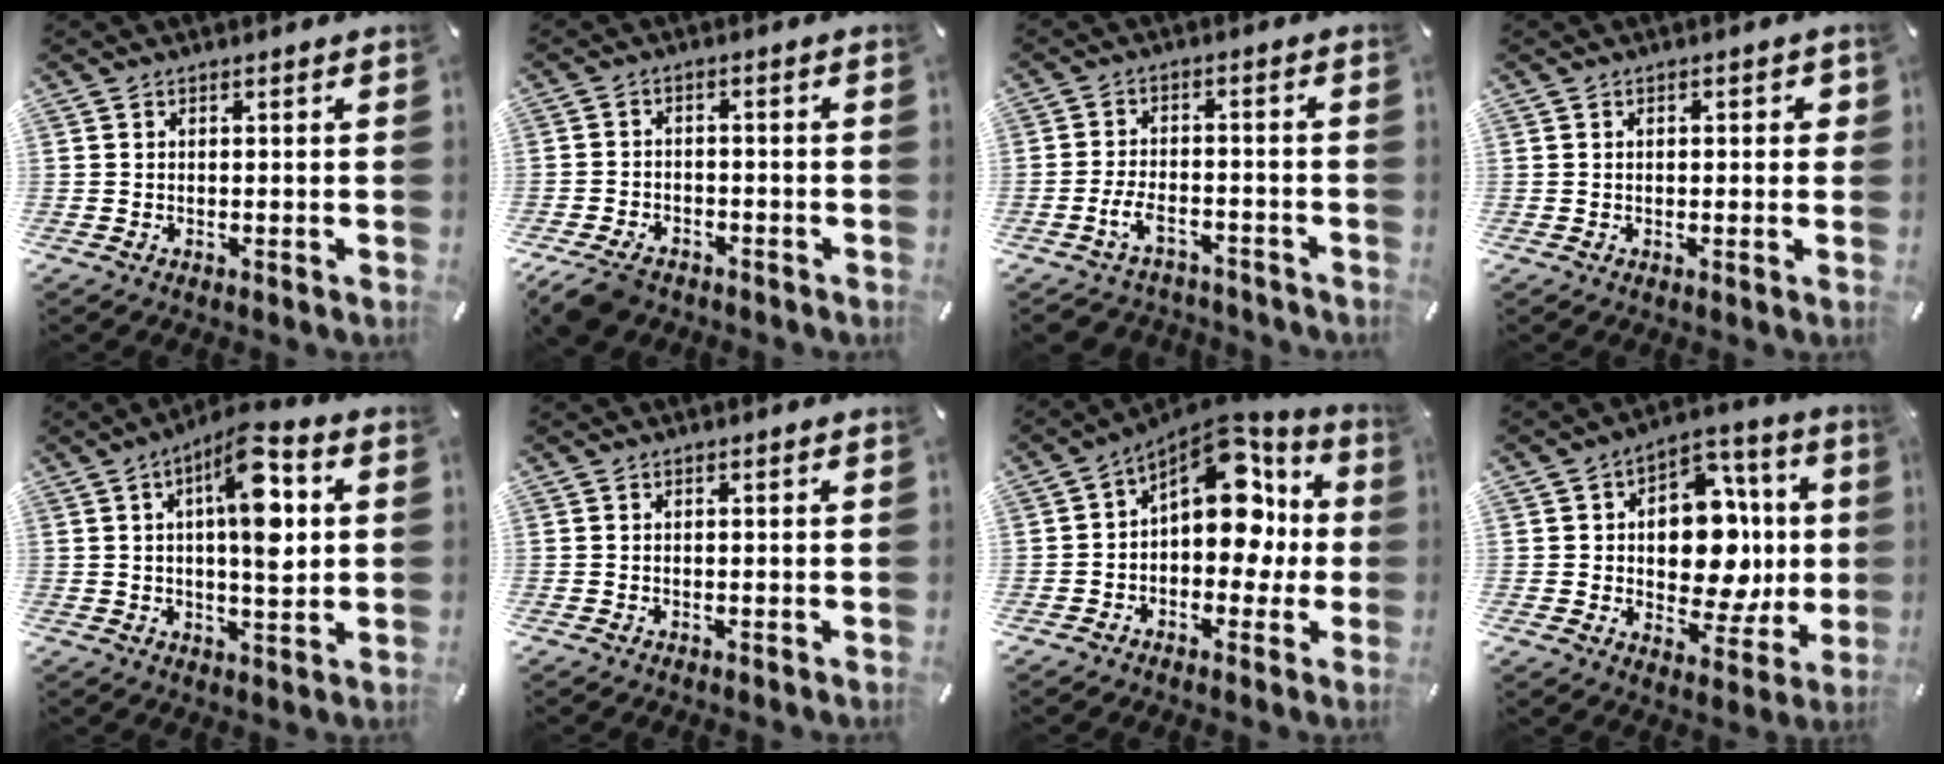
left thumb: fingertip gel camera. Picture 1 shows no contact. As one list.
[{"total": 5.9, "force": [-4.1, 3.4, 2.6], "torque": [-0.062, 0.014, -0.078]}, {"total": 6.8, "force": [-3.7, 3.8, 4.2], "torque": [-0.093, 0.012, -0.069]}, {"total": 1.6, "force": [0.0, 1.0, 1.2], "torque": [-0.017, 0.004, -0.004]}, {"total": 13.4, "force": [3.5, 4.8, 12.1], "torque": [-0.190, -0.008, 0.052]}, {"total": 0.0}, {"total": 14.7, "force": [5.0, 9.5, 10.1], "torque": [-0.119, -0.040, 0.086]}, {"total": 15.4, "force": [0.3, 10.9, 10.9], "torque": [-0.149, -0.009, 0.012]}]